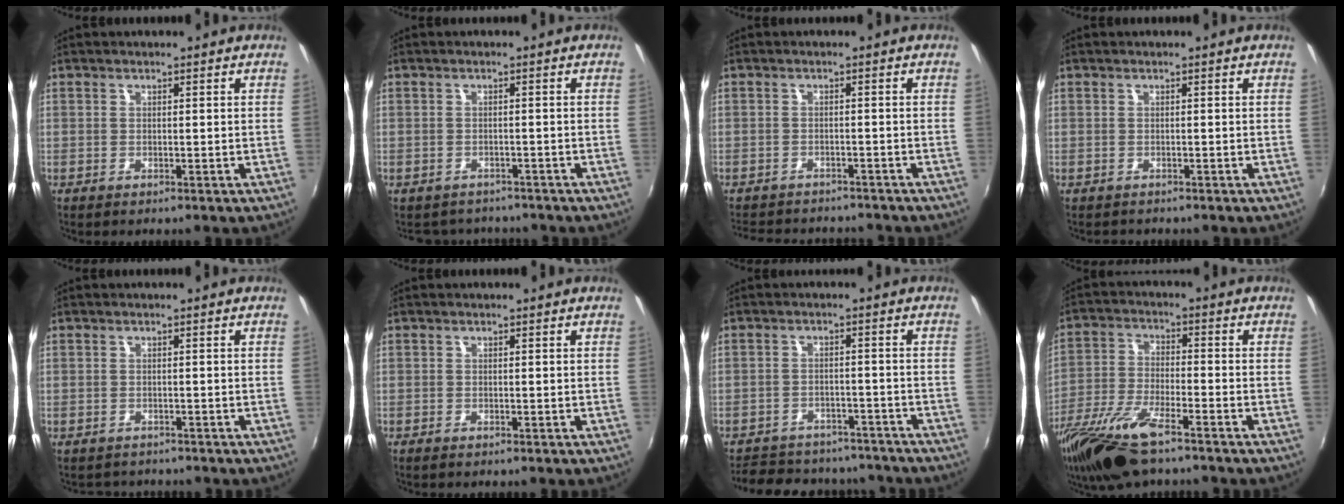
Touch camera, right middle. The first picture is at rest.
{"total": 4.6, "force": [-4.1, 2.0, 0.5], "torque": [-0.018, -0.007, -0.059]}
{"total": 10.3, "force": [-9.2, 3.1, 3.4], "torque": [-0.082, -0.010, -0.132]}
{"total": 0.9, "force": [-0.8, 0.5, -0.1], "torque": [-0.001, 0.003, -0.013]}
{"total": 2.4, "force": [-2.2, 1.0, 0.2], "torque": [-0.009, -0.006, -0.030]}
{"total": 0.9, "force": [-0.8, 0.3, 0.4], "torque": [-0.009, -0.005, -0.016]}
{"total": 18.3, "force": [-15.6, 7.1, 6.3], "torque": [-0.140, 0.022, -0.200]}
{"total": 15.4, "force": [-10.9, 3.7, 10.1], "torque": [-0.218, -0.043, -0.212]}